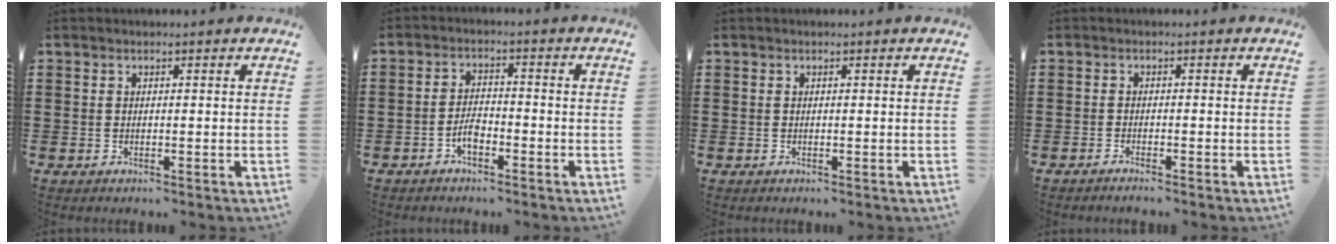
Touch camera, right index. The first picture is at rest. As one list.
[{"total": 3.3, "force": [-1.9, 1.4, 2.3], "torque": [-0.058, 0.002, -0.040]}, {"total": 0.0}, {"total": 1.0, "force": [-1.0, -0.1, 0.1], "torque": [-0.004, -0.001, -0.019]}]